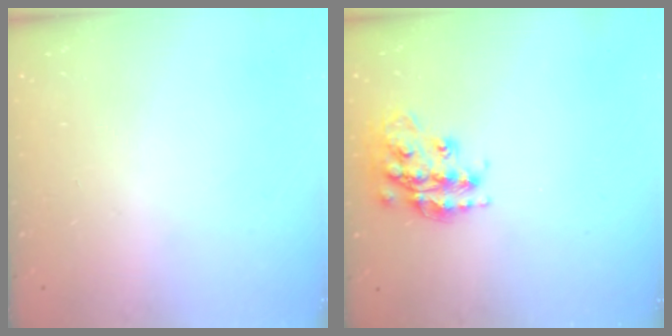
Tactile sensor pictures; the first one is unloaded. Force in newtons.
{"total": 17.3, "press": 17.3, "slide": 1.2}